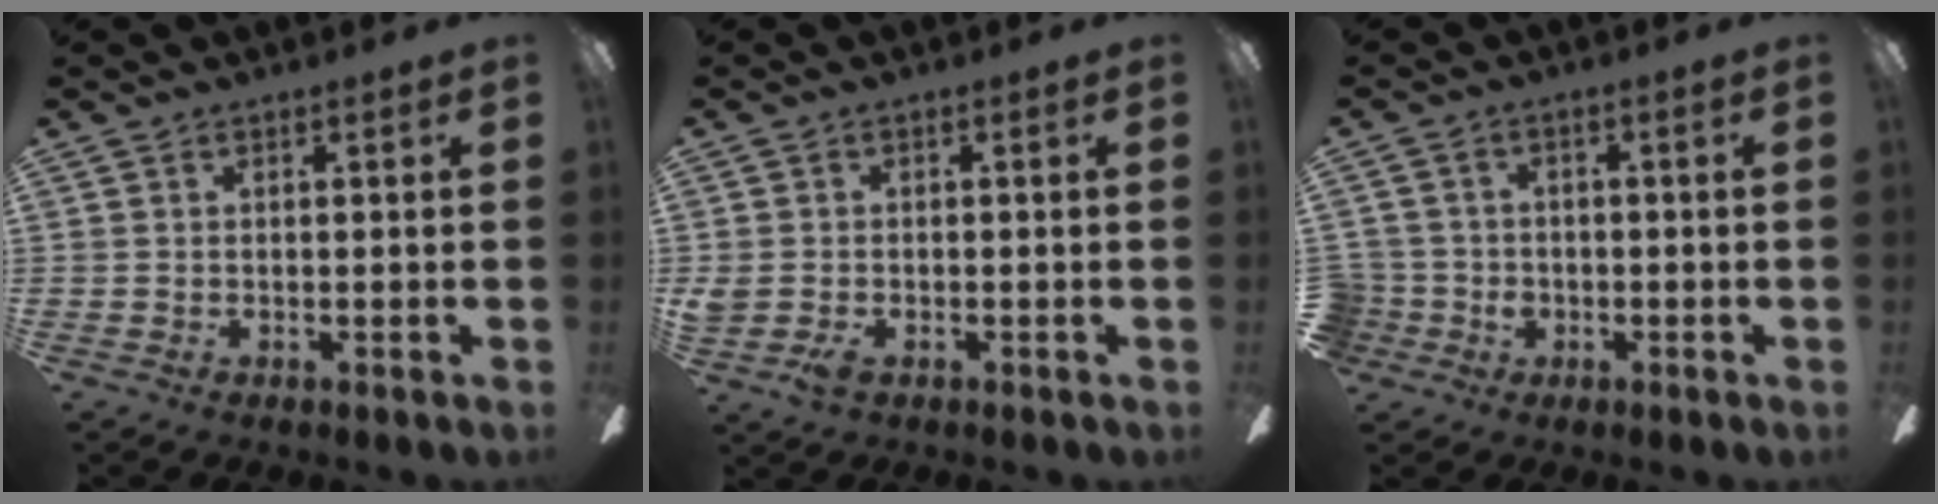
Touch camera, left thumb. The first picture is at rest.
{"total": 3.5, "force": [-1.4, 2.1, 2.4], "torque": [-0.060, -0.002, -0.029]}
{"total": 4.3, "force": [-0.4, 4.2, 0.4], "torque": [-0.024, 0.004, -0.005]}